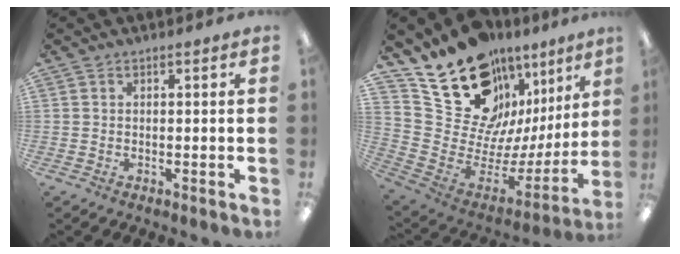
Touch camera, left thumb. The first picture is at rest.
{"total": 20.1, "force": [14.6, 11.7, 7.2], "torque": [-0.106, -0.129, 0.289]}